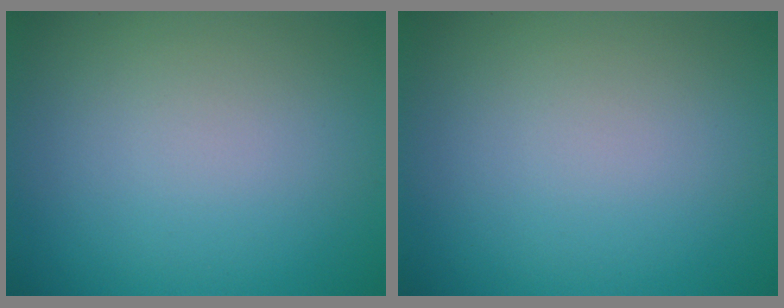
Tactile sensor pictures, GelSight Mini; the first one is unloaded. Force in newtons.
{"total": 0.0}